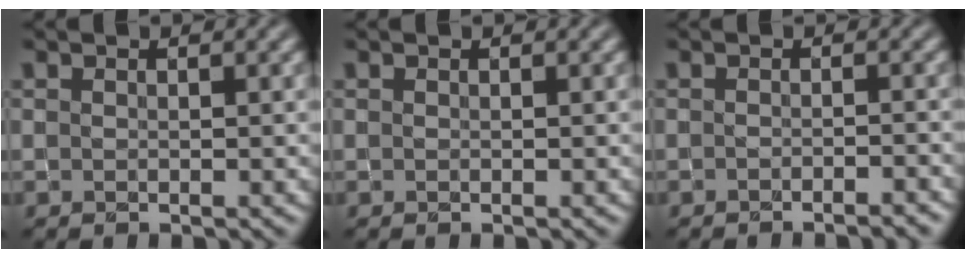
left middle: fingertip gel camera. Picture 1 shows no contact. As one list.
[{"total": 0.0}, {"total": 1.8, "force": [-1.6, 0.3, 0.7], "torque": [-0.002, 0.000, -0.022]}]